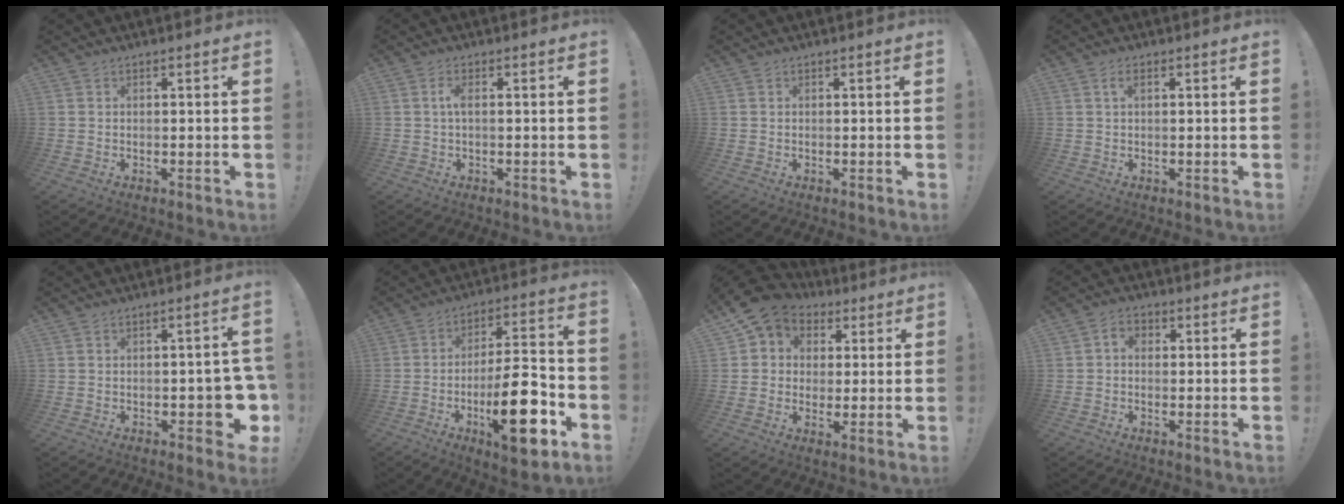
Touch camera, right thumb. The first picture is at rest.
{"total": 2.6, "force": [0.0, 0.7, 2.5], "torque": [-0.056, 0.002, -0.004]}
{"total": 0.0}
{"total": 1.5, "force": [0.5, 0.5, 1.3], "torque": [-0.020, 0.002, 0.006]}
{"total": 7.4, "force": [-2.4, 3.8, 5.9], "torque": [-0.061, 0.008, -0.033]}
{"total": 20.1, "force": [-7.4, 6.5, 17.6], "torque": [-0.268, 0.038, -0.110]}
{"total": 8.5, "force": [3.5, 7.3, 2.8], "torque": [-0.039, -0.022, 0.071]}
{"total": 3.2, "force": [0.0, 2.5, 2.0], "torque": [-0.028, 0.005, -0.001]}